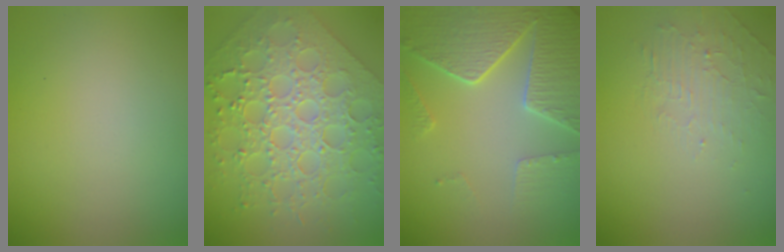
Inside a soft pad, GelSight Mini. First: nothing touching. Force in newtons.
{"total": 7.6, "press": 6.3, "slide": 4.3}
{"total": 6.2, "press": 5.2, "slide": 3.4}
{"total": 1.9, "press": 0.6, "slide": 1.8}